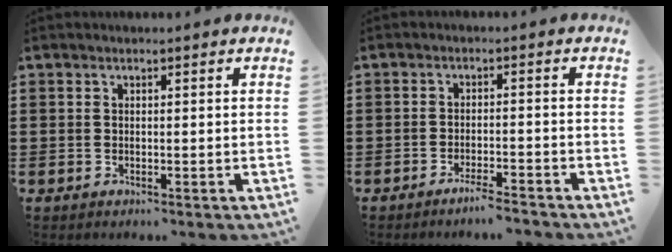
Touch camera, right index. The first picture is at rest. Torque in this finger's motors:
{"motor_torque": [0.35, 0.32, 0.01, 0.00]}